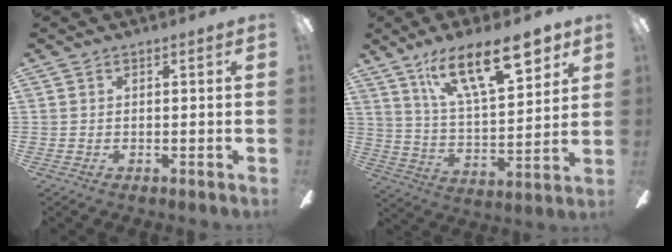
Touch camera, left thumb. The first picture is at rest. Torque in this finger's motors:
{"motor_torque": [1.77, 1.75, 0.62, -0.72, 0.10]}